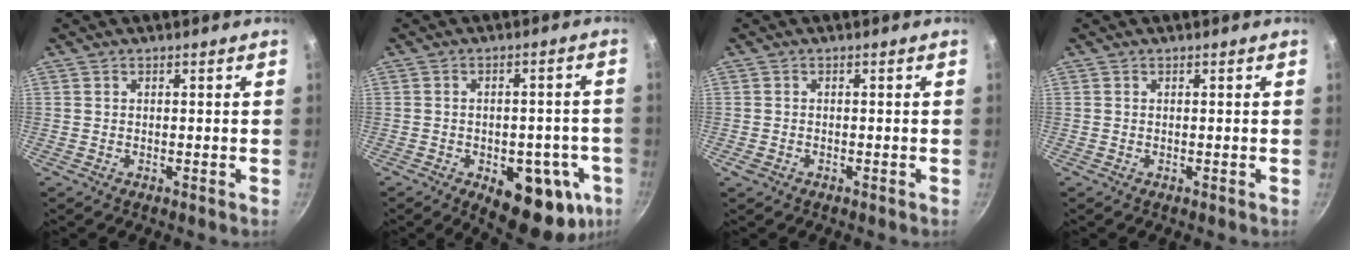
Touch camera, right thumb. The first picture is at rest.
{"total": 17.0, "force": [-6.3, 8.8, 13.1], "torque": [-0.117, 0.008, -0.074]}
{"total": 1.3, "force": [-0.6, 0.9, 0.7], "torque": [-0.016, 0.003, -0.010]}
{"total": 0.0}